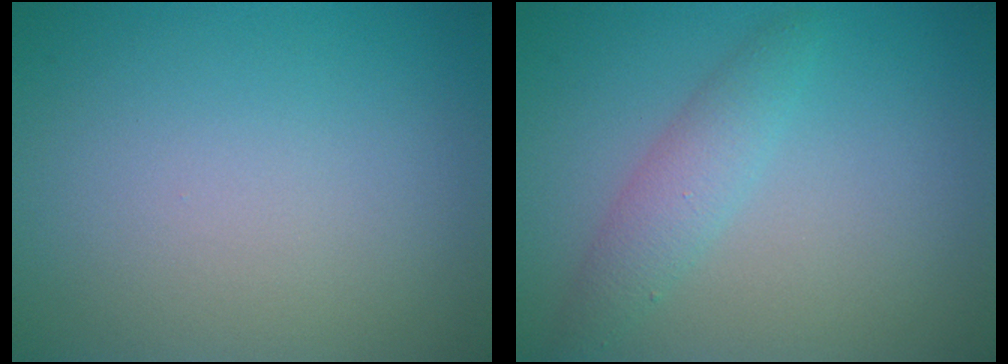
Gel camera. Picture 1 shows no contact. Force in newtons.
{"total": 2.4, "press": 2.4, "slide": 0.1}